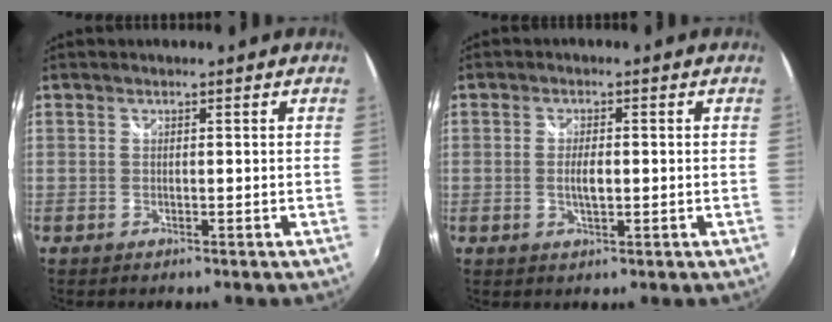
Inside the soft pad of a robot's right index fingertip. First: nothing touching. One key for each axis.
{"total": 2.9, "fx": -0.3, "fy": 1.1, "fz": 2.7, "tx": -0.048, "ty": -0.003, "tz": -0.005}